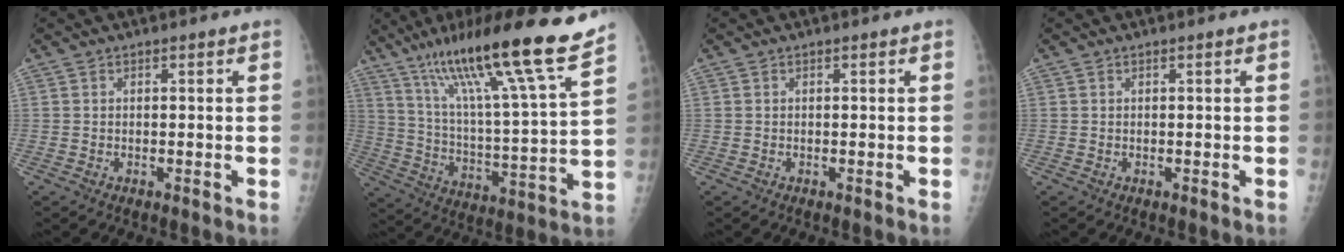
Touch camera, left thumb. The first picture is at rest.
{"total": 23.0, "force": [16.5, 1.2, 16.0], "torque": [-0.246, -0.062, 0.277]}
{"total": 0.0}
{"total": 0.0}